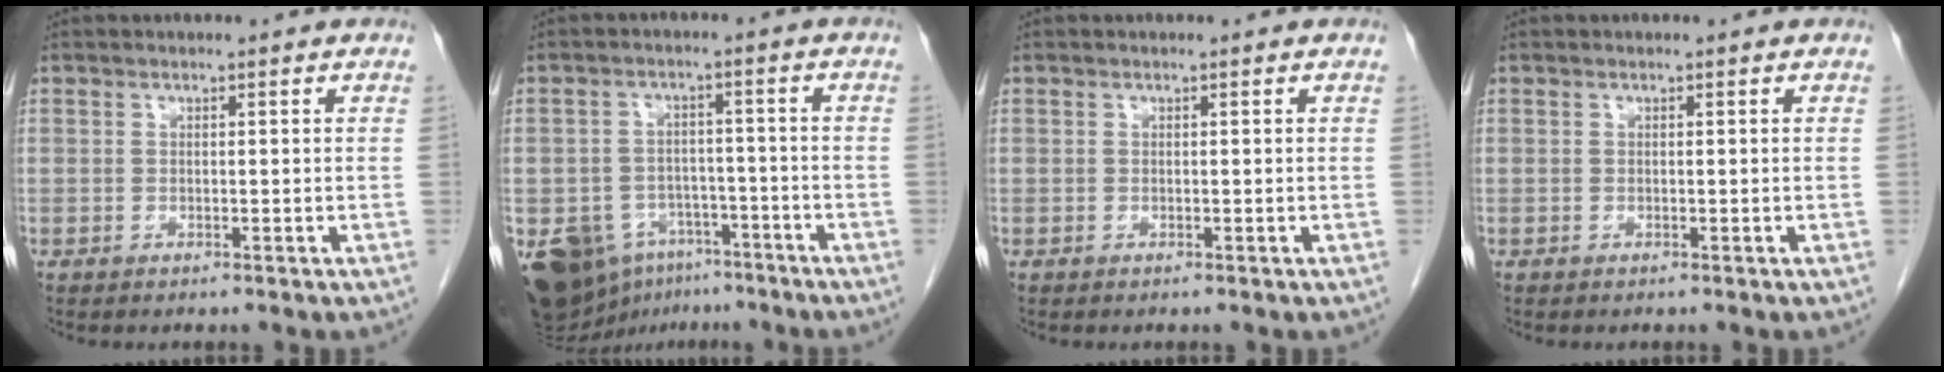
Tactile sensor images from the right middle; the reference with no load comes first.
{"total": 15.2, "force": [-8.7, 10.2, 7.1], "torque": [-0.153, 0.007, -0.127]}
{"total": 0.0}
{"total": 0.0}